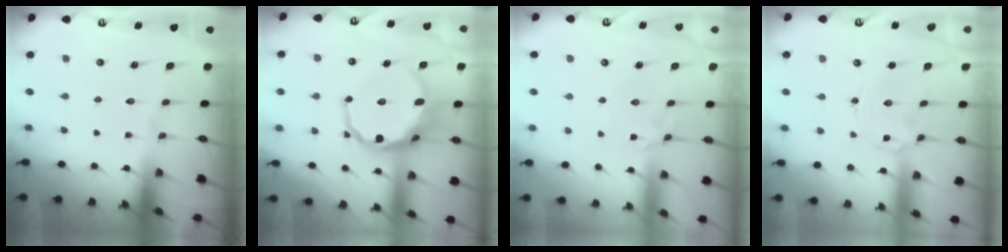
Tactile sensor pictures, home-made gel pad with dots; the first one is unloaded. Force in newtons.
{"total": 13.0, "press": 12.2, "slide": 4.5}
{"total": 2.2, "press": 2.1, "slide": 0.4}
{"total": 1.2, "press": 1.2, "slide": 0.2}